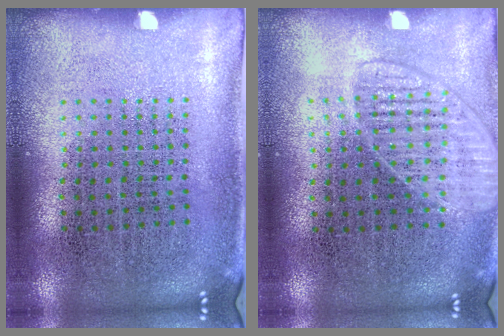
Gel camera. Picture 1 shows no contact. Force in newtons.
{"total": 1.5, "press": 1.4, "slide": 0.5}